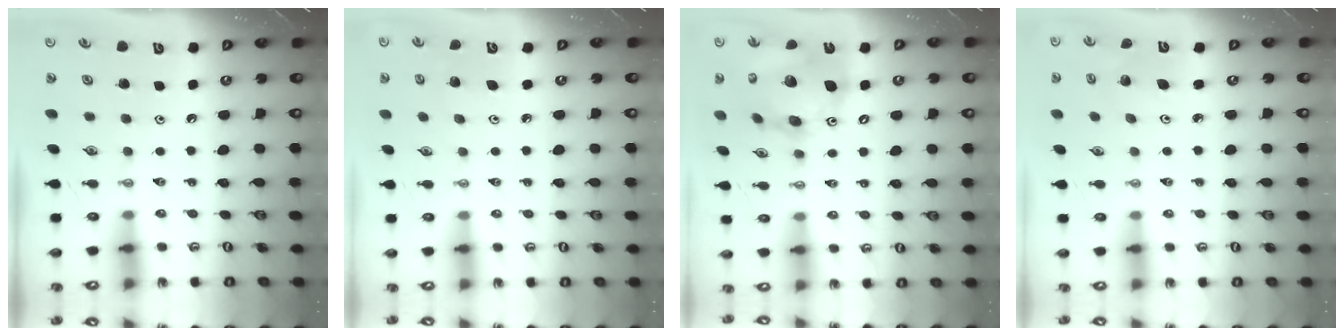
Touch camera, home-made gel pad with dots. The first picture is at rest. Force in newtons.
{"total": 4.1, "press": 4.1, "slide": 0.3}
{"total": 18.8, "press": 18.6, "slide": 2.5}
{"total": 3.9, "press": 3.6, "slide": 1.5}